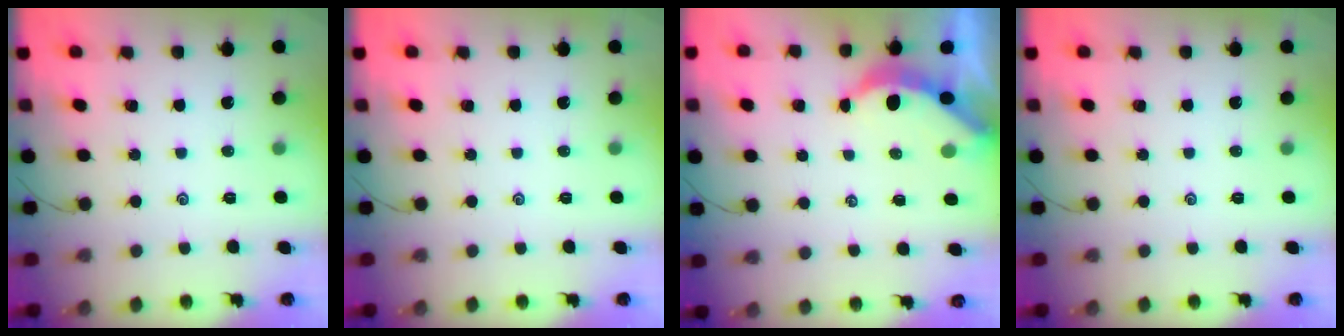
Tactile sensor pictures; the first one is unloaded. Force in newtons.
{"total": 0.0}
{"total": 3.9, "press": 3.9, "slide": 0.4}
{"total": 0.0}